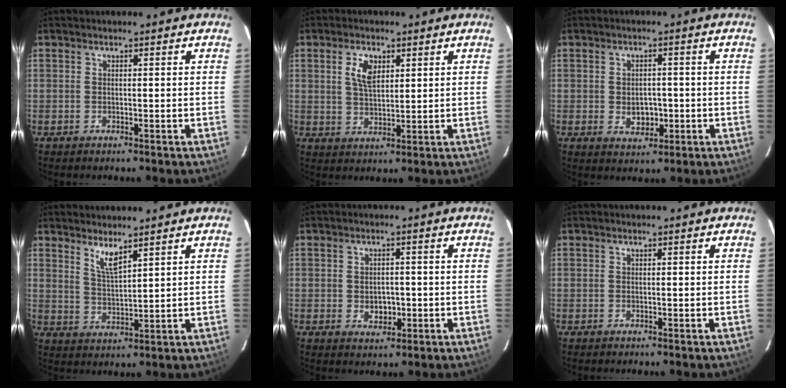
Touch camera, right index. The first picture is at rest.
{"total": 5.2, "force": [2.1, 2.8, 3.9], "torque": [-0.071, 0.007, 0.042]}
{"total": 4.5, "force": [-0.8, 3.4, 2.8], "torque": [-0.048, 0.000, -0.006]}
{"total": 4.5, "force": [3.4, 0.6, 2.9], "torque": [-0.055, -0.005, 0.066]}
{"total": 3.8, "force": [-0.7, 2.9, 2.3], "torque": [-0.038, 0.000, -0.006]}
{"total": 0.0}